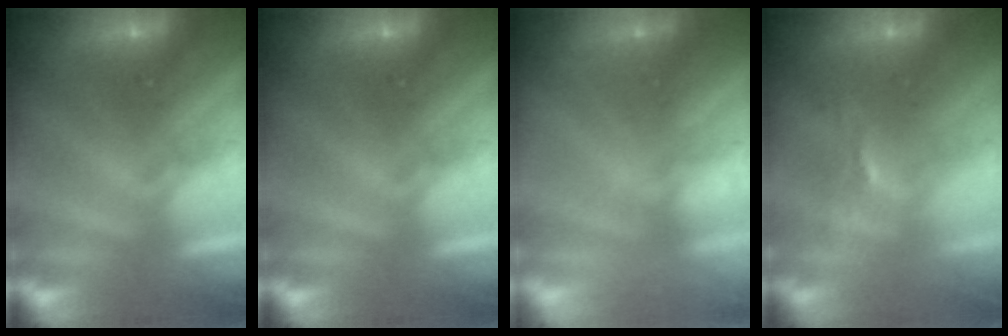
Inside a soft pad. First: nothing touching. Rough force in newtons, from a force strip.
{"total": 0.0}
{"total": 2.3}
{"total": 2.6}